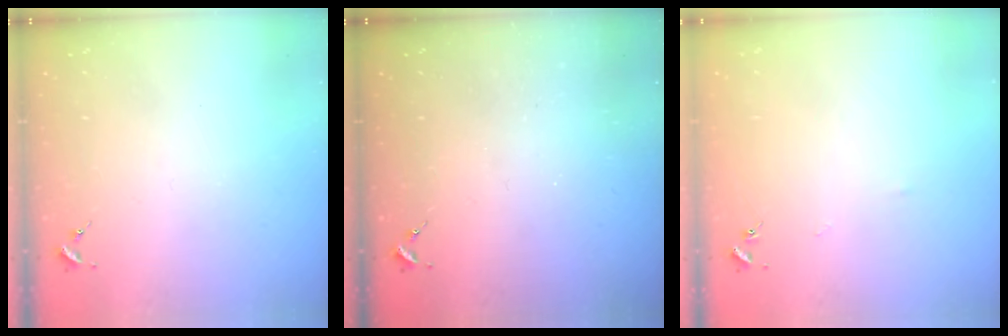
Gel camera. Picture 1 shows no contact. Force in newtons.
{"total": 0.0}
{"total": 2.5, "press": 2.5, "slide": 0.4}